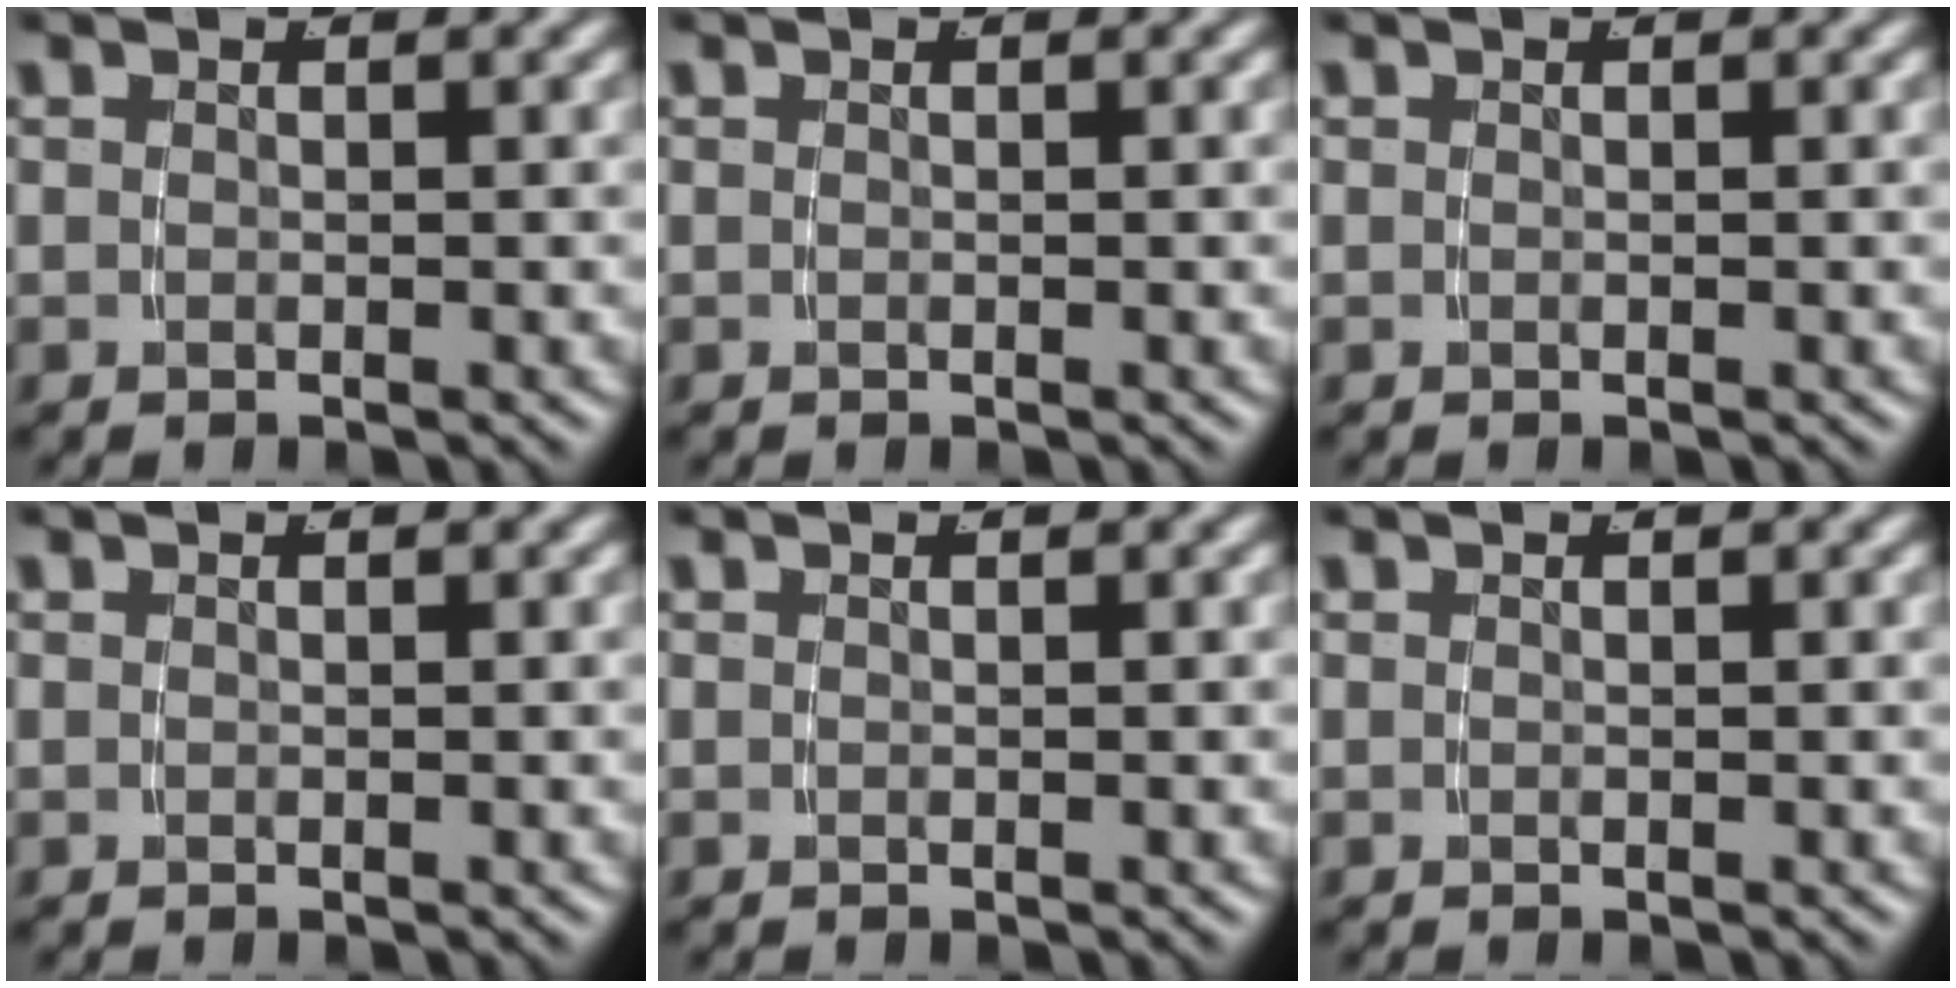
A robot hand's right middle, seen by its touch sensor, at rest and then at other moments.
{"total": 0.0}
{"total": 0.0}
{"total": 0.0}
{"total": 0.0}
{"total": 0.0}